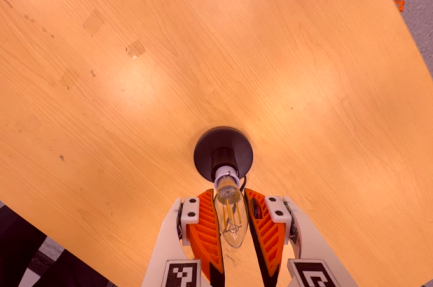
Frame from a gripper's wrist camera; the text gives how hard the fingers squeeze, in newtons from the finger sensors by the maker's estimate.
{"total": 11.9, "left": 12.6, "right": 11.2}